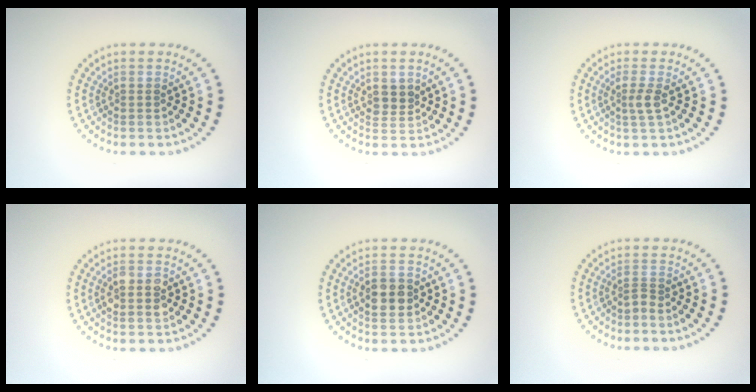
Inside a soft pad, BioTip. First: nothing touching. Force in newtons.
{"total": 1.7, "press": 1.5, "slide": 0.8}
{"total": 1.6, "press": 1.2, "slide": 1.1}
{"total": 2.3, "press": 2.2, "slide": 0.2}
{"total": 3.3, "press": 3.3, "slide": 0.2}
{"total": 0.7, "press": 0.4, "slide": 0.6}